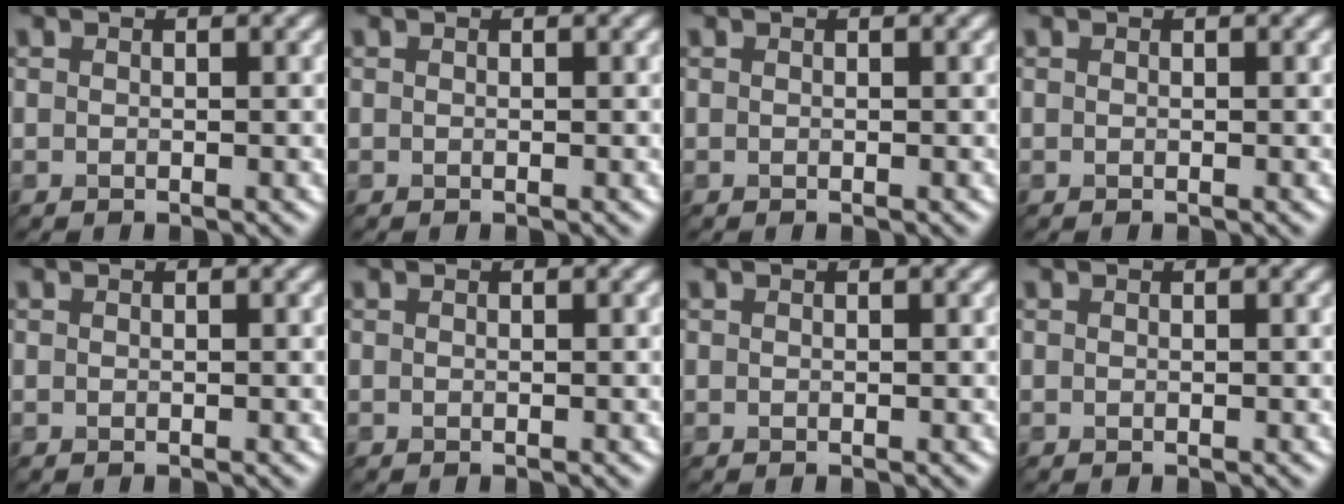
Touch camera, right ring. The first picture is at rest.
{"total": 0.0}
{"total": 0.0}
{"total": 0.0}
{"total": 0.0}
{"total": 0.0}
{"total": 0.0}
{"total": 0.0}